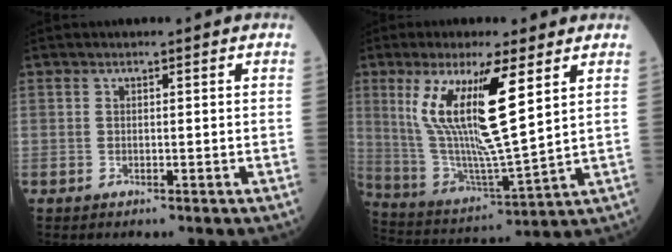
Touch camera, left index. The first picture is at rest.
{"total": 15.5, "force": [6.0, 1.8, 14.2], "torque": [-0.292, -0.008, 0.117]}